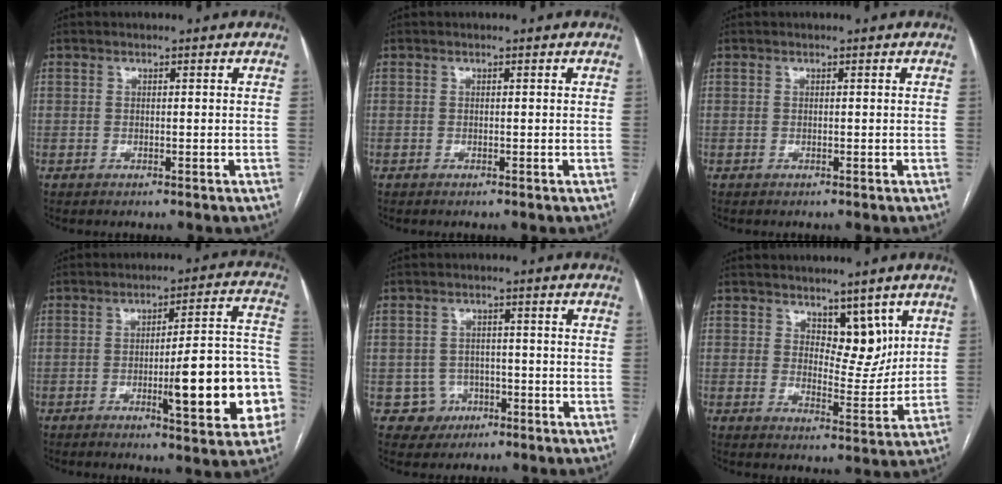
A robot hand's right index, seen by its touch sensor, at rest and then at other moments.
{"total": 0.0}
{"total": 0.0}
{"total": 15.7, "force": [-4.4, 2.4, 14.9], "torque": [-0.162, 0.021, -0.053]}
{"total": 4.1, "force": [-1.5, 3.8, -0.4], "torque": [0.021, 0.017, -0.016]}
{"total": 6.1, "force": [3.5, 3.1, 3.9], "torque": [-0.050, -0.007, 0.061]}